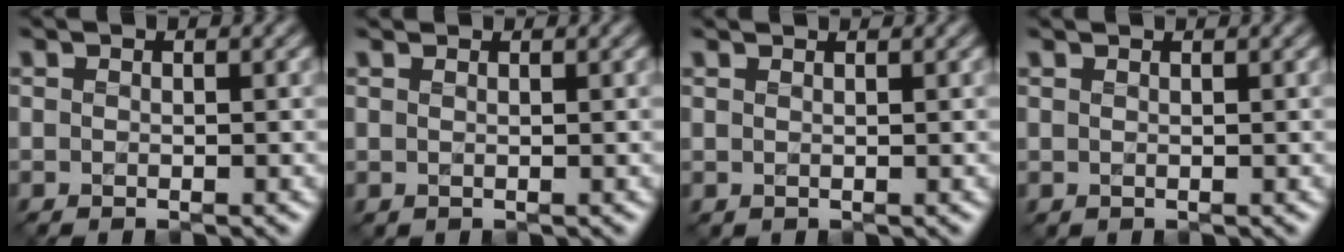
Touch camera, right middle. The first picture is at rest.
{"total": 1.4, "force": [1.4, 0.3, 0.0], "torque": [-0.002, -0.006, 0.012]}
{"total": 1.7, "force": [1.6, 0.3, 0.2], "torque": [0.002, -0.003, 0.009]}
{"total": 1.0, "force": [1.0, 0.1, -0.1], "torque": [-0.001, -0.004, 0.008]}